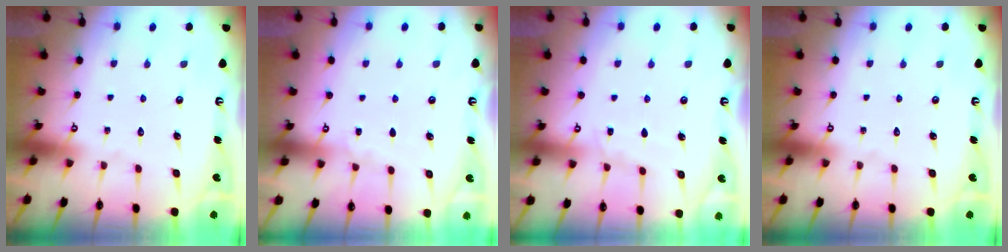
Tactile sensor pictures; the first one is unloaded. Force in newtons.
{"total": 3.0, "press": 3.0, "slide": 0.3}
{"total": 5.0, "press": 5.0, "slide": 0.5}
{"total": 0.0}